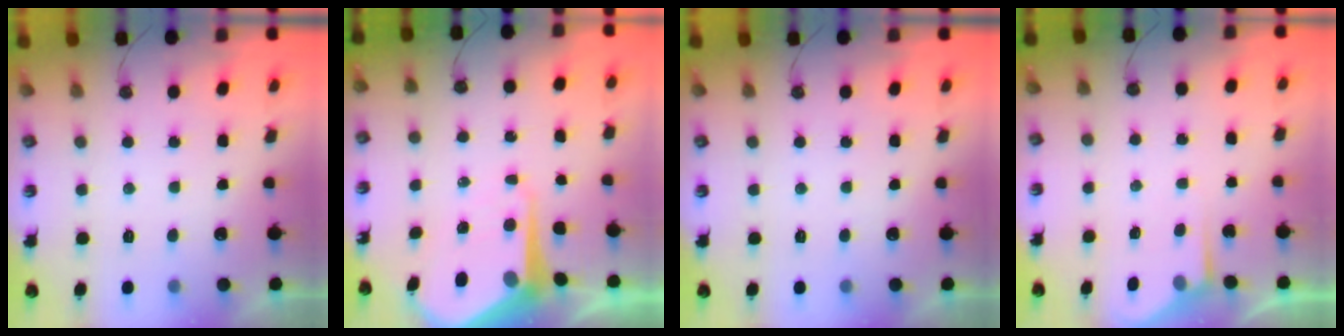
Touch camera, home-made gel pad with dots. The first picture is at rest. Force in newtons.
{"total": 10.2, "press": 10.2, "slide": 1.0}
{"total": 0.0}
{"total": 2.8, "press": 2.8, "slide": 0.4}